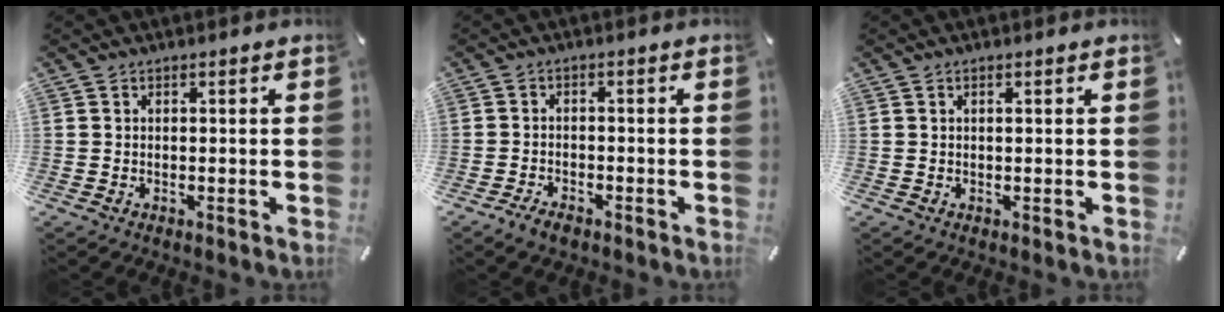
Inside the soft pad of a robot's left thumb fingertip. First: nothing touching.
{"total": 2.8, "force": [-2.3, 1.2, 1.2], "torque": [-0.029, 0.009, -0.045]}
{"total": 0.6, "force": [0.2, 0.1, 0.5], "torque": [-0.010, 0.000, 0.004]}